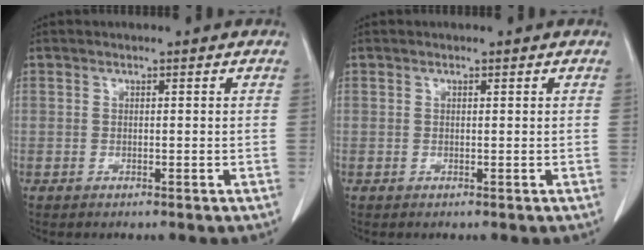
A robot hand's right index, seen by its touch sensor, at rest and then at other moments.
{"total": 0.0}